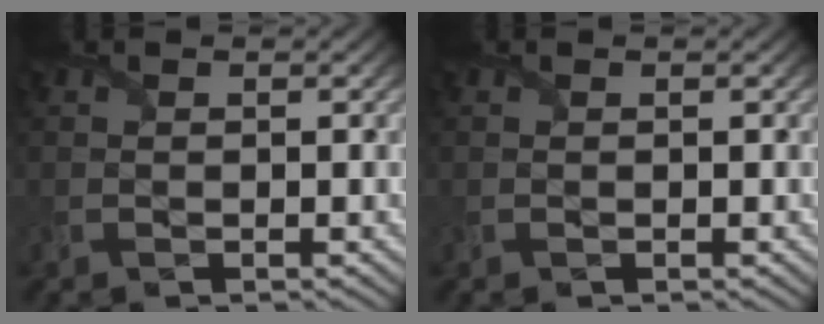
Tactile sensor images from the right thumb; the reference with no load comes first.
{"total": 0.0}